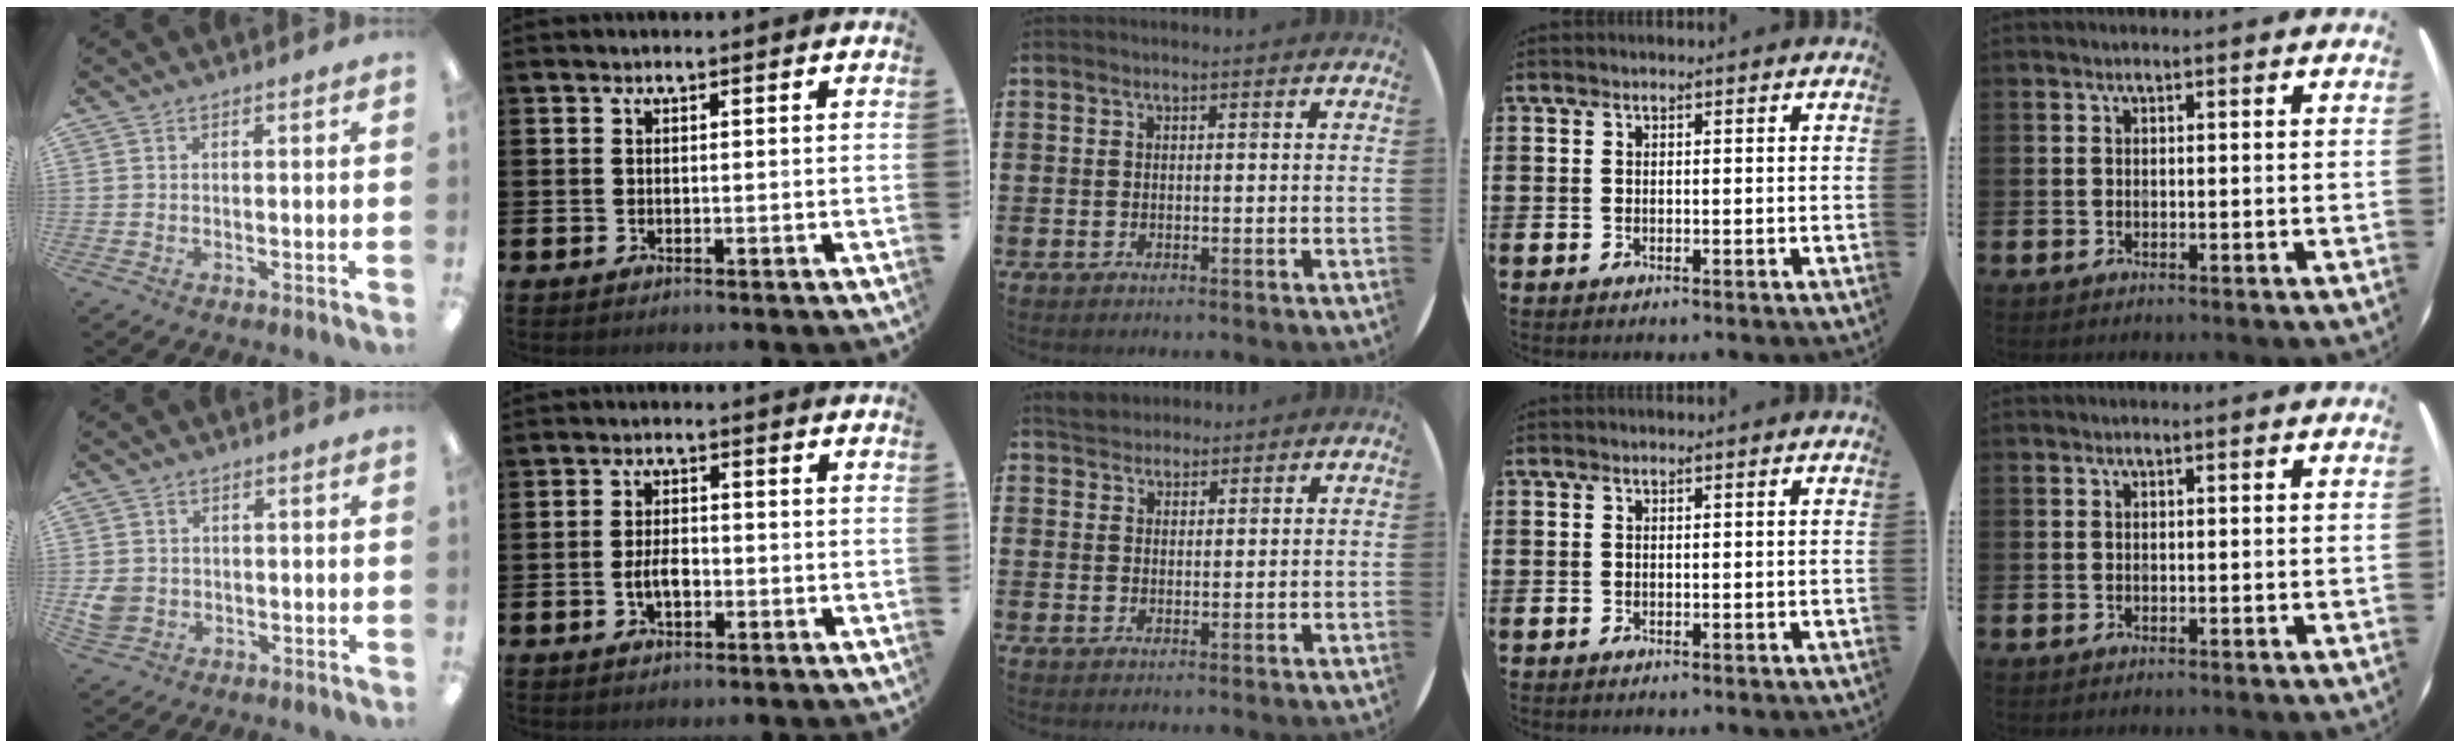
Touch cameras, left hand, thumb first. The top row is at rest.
{"thumb": {"total": 4.6, "force": [-0.5, 4.3, 1.6], "torque": [-0.030, 0.005, -0.007]}, "index": {"total": 3.3, "force": [-0.8, 1.7, 2.7], "torque": [-0.037, -0.001, -0.017]}, "middle": {"total": 2.7, "force": [2.5, 0.9, 0.0], "torque": [0.003, -0.001, 0.048]}}